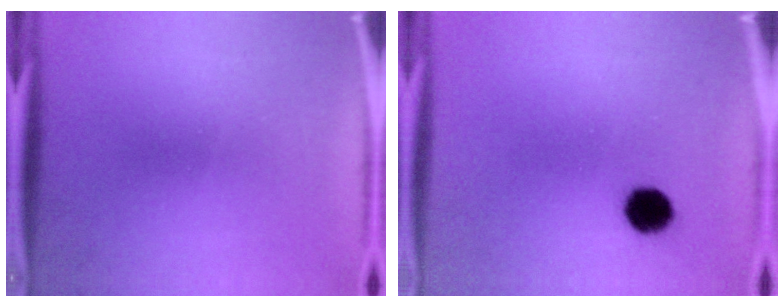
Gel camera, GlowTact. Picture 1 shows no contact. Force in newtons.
{"total": 5.4}